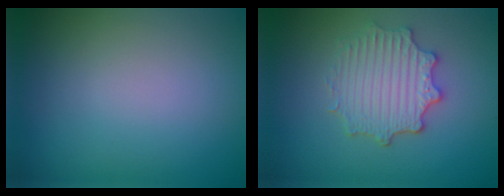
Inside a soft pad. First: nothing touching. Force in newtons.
{"total": 4.2, "press": 3.5, "slide": 2.3}